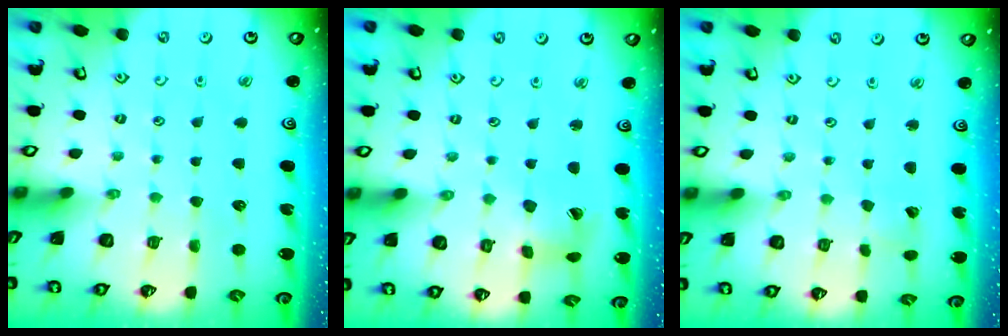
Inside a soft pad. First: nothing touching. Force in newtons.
{"total": 6.8, "press": 6.8, "slide": 0.8}
{"total": 2.8, "press": 2.8, "slide": 0.3}